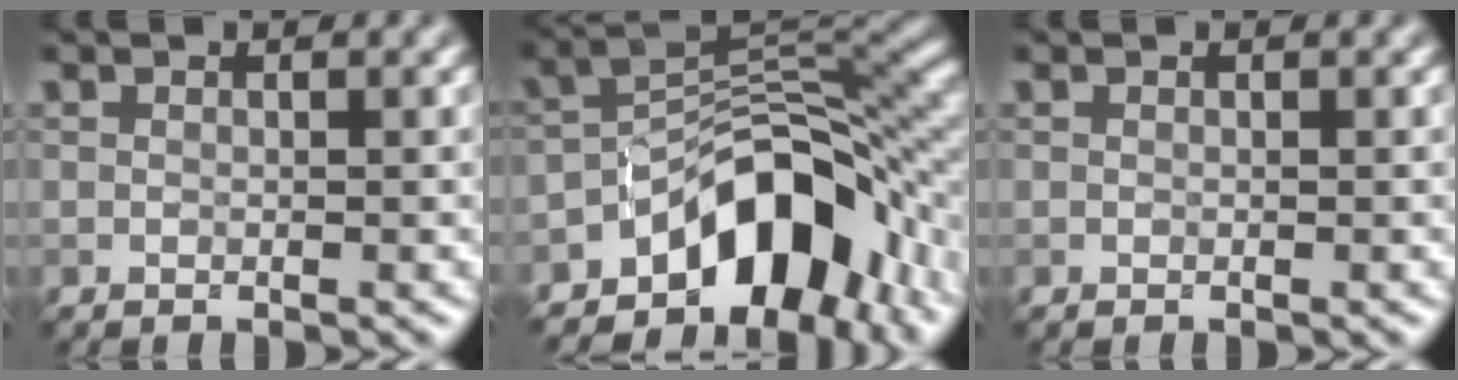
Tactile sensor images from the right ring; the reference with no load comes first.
{"total": 10.4, "force": [-6.2, 5.2, 6.5], "torque": [-0.070, 0.011, -0.113]}
{"total": 0.0}